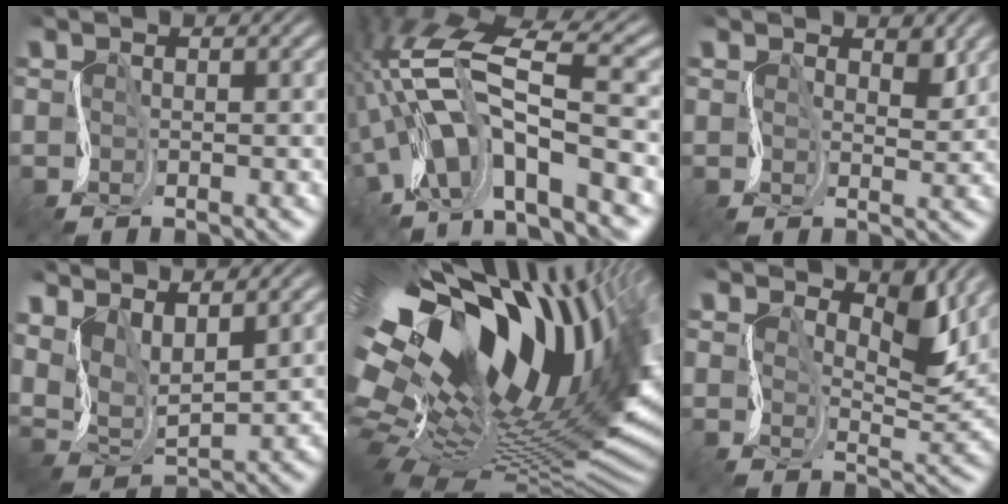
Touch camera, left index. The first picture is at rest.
{"total": 12.1, "force": [-2.1, 4.9, 10.9], "torque": [-0.217, 0.019, -0.037]}
{"total": 2.0, "force": [1.4, 1.1, 1.0], "torque": [-0.013, -0.002, 0.023]}
{"total": 5.0, "force": [3.7, 2.0, 2.8], "torque": [-0.063, -0.001, 0.077]}
{"total": 20.1, "force": [5.8, 10.5, 16.1], "torque": [-0.288, -0.010, 0.109]}
{"total": 4.7, "force": [3.2, 1.9, 2.9], "torque": [-0.038, -0.007, 0.048]}